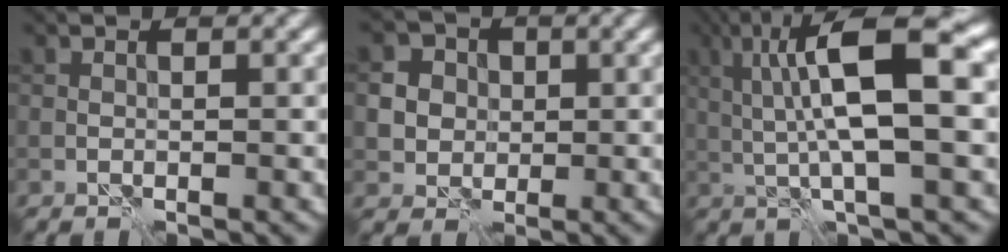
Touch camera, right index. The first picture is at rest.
{"total": 6.9, "force": [1.7, 6.2, 2.5], "torque": [-0.056, 0.027, 0.022]}
{"total": 10.7, "force": [2.1, 2.7, 10.2], "torque": [-0.173, 0.017, 0.033]}